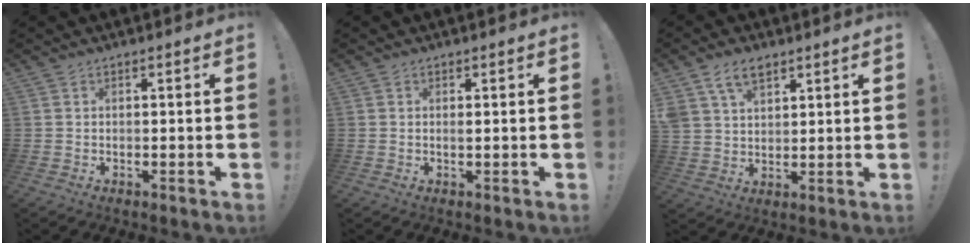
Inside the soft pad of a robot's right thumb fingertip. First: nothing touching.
{"total": 0.6, "force": [0.2, -0.2, 0.5], "torque": [-0.004, -0.003, 0.002]}
{"total": 8.2, "force": [5.1, 5.0, 4.1], "torque": [-0.075, -0.012, 0.099]}